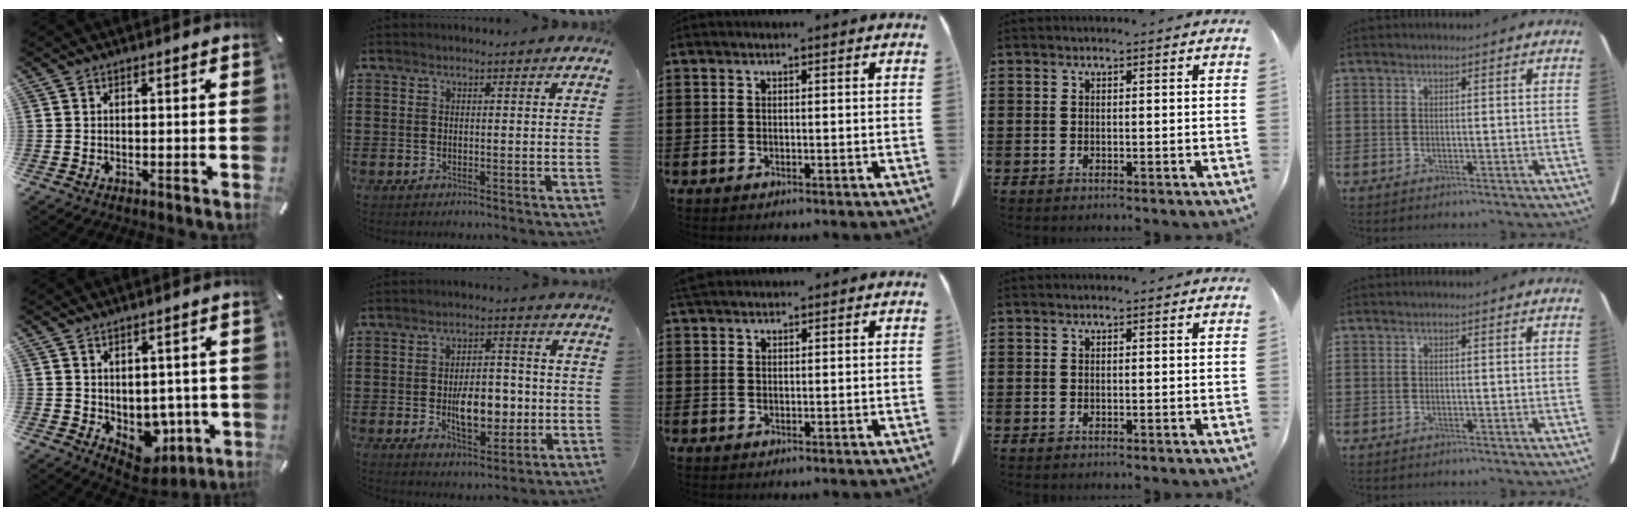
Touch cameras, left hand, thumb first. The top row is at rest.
{"thumb": {"total": 6.1, "force": [0.1, 5.6, 2.5], "torque": [-0.011, -0.015, 0.009]}, "index": {"total": 8.4, "force": [-1.4, 4.5, 6.9], "torque": [-0.104, 0.001, -0.029]}, "middle": {"total": 1.9, "force": [1.7, 0.5, 0.6], "torque": [-0.017, 0.003, 0.034]}}